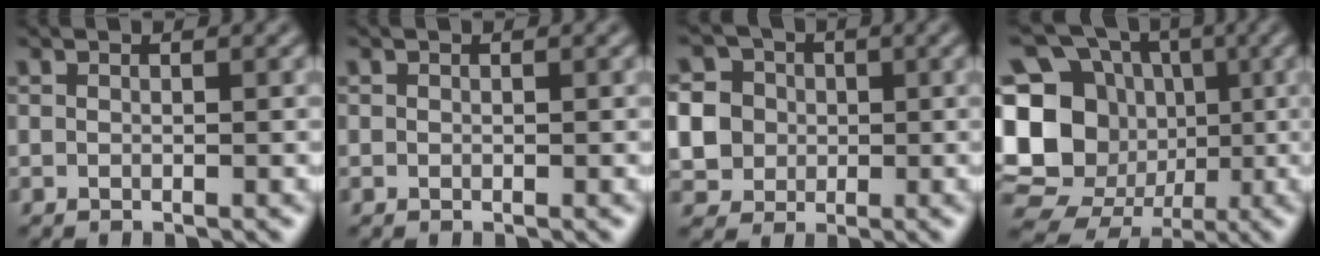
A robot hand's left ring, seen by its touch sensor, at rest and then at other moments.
{"total": 0.0}
{"total": 9.0, "force": [-0.3, 8.5, 2.9], "torque": [-0.080, 0.014, -0.011]}
{"total": 19.1, "force": [-1.4, 17.3, 8.1], "torque": [-0.202, 0.016, -0.044]}